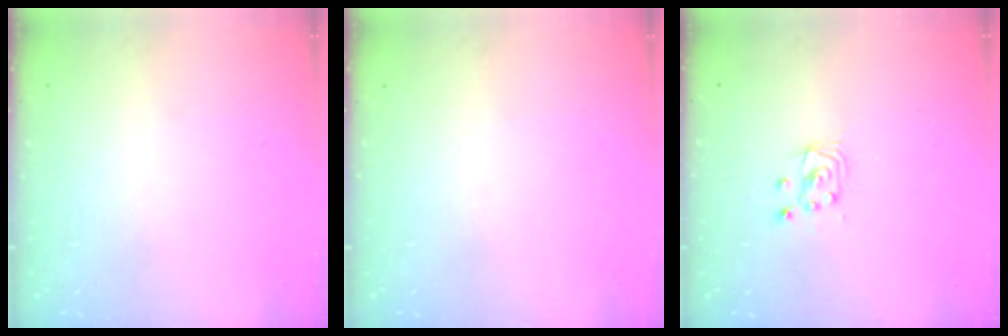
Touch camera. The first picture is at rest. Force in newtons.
{"total": 0.0}
{"total": 3.0, "press": 3.0, "slide": 0.3}